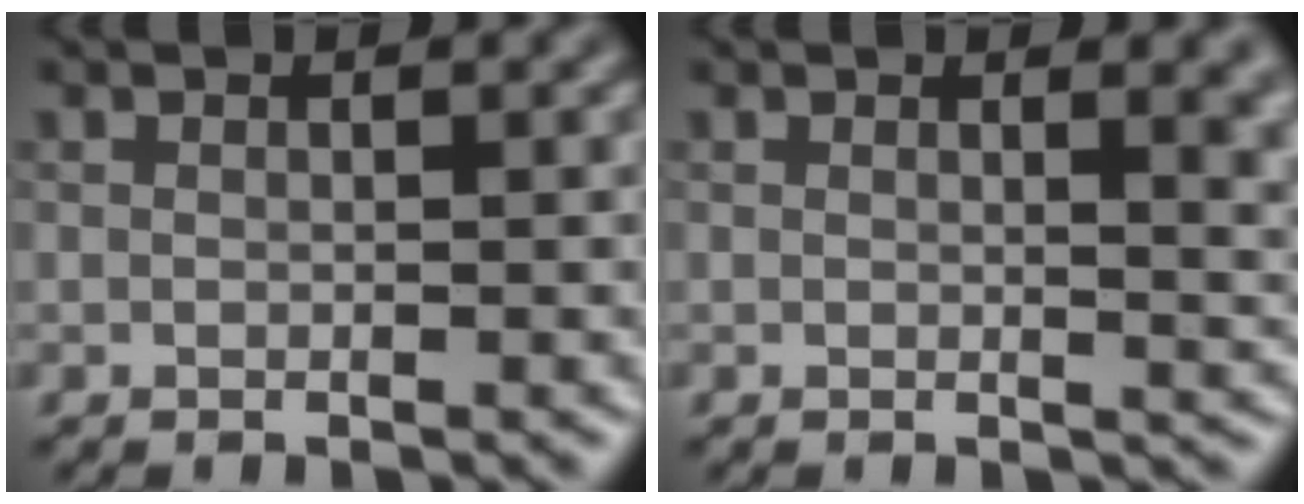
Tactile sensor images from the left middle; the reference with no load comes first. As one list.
[{"total": 4.2, "force": [1.5, 1.7, 3.5], "torque": [-0.024, 0.001, 0.020]}]